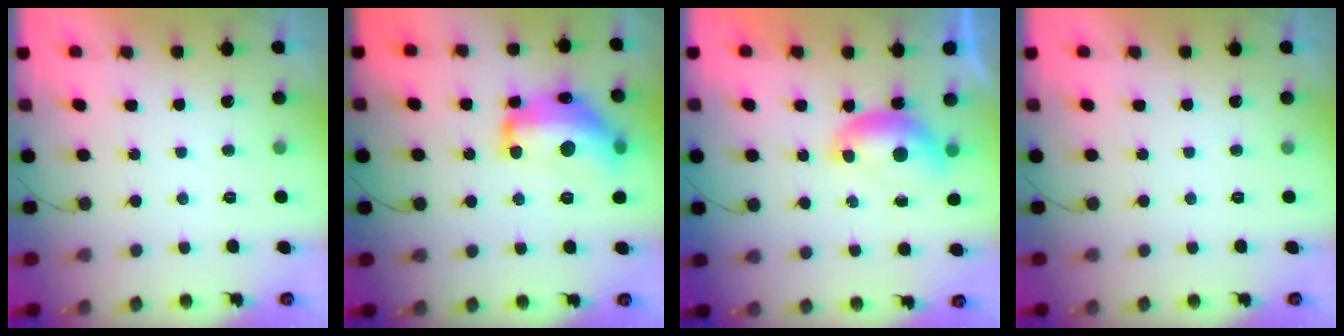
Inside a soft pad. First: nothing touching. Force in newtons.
{"total": 19.0, "press": 19.0, "slide": 1.2}
{"total": 7.2, "press": 7.2, "slide": 0.7}
{"total": 0.0}